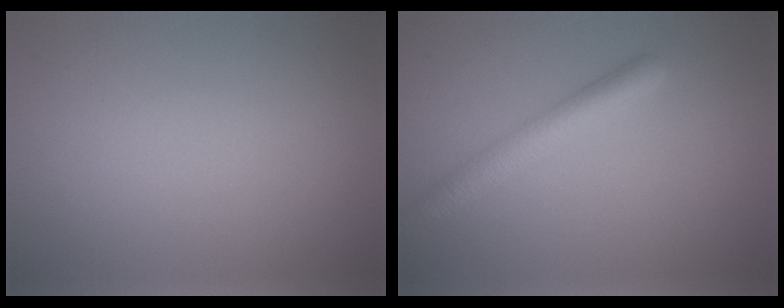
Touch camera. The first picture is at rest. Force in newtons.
{"total": 3.7, "press": 3.7, "slide": 0.2}